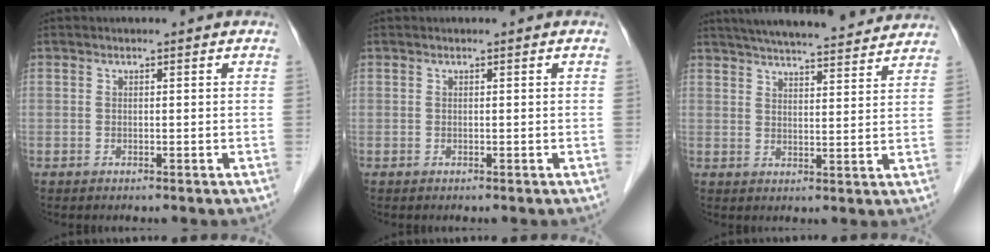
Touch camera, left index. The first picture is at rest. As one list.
[{"total": 0.0}, {"total": 20.4, "force": [18.6, 2.7, 8.1], "torque": [-0.125, 0.027, 0.250]}]